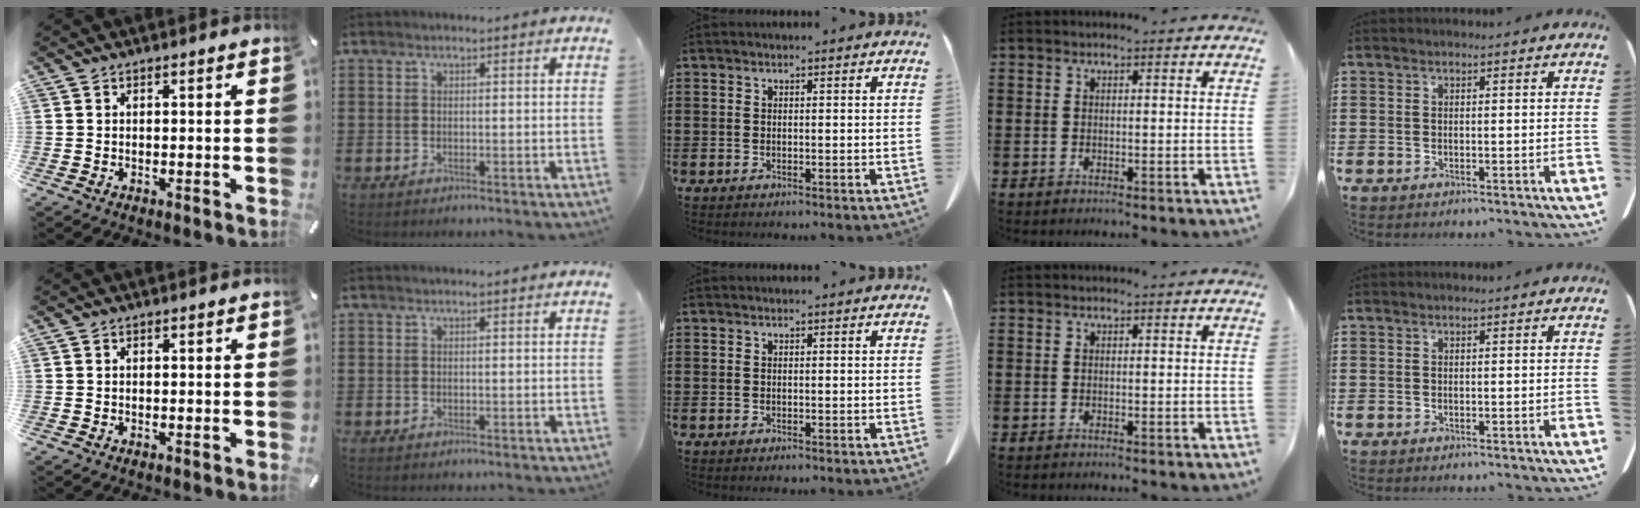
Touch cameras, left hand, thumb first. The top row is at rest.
{}